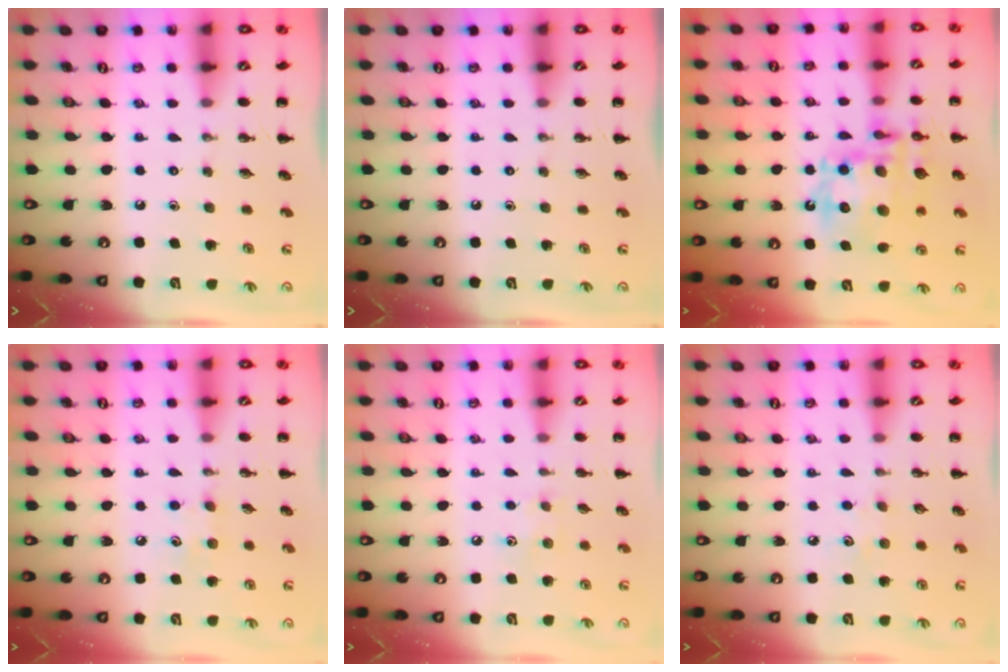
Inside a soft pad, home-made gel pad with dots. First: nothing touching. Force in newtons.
{"total": 0.0}
{"total": 17.5, "press": 17.1, "slide": 3.9}
{"total": 7.4, "press": 7.1, "slide": 2.0}
{"total": 5.6, "press": 5.5, "slide": 1.3}
{"total": 3.2, "press": 3.1, "slide": 0.8}